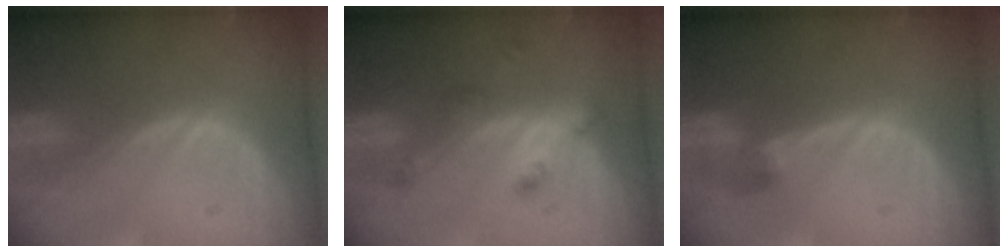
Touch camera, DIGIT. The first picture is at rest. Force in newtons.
{"total": 4.5, "press": 4.0, "slide": 2.0}
{"total": 2.9, "press": 2.6, "slide": 1.2}